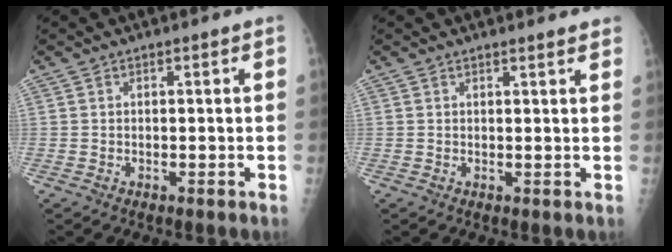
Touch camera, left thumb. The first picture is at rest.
{"total": 2.4, "force": [2.2, 0.6, 0.7], "torque": [0.002, -0.007, 0.020]}